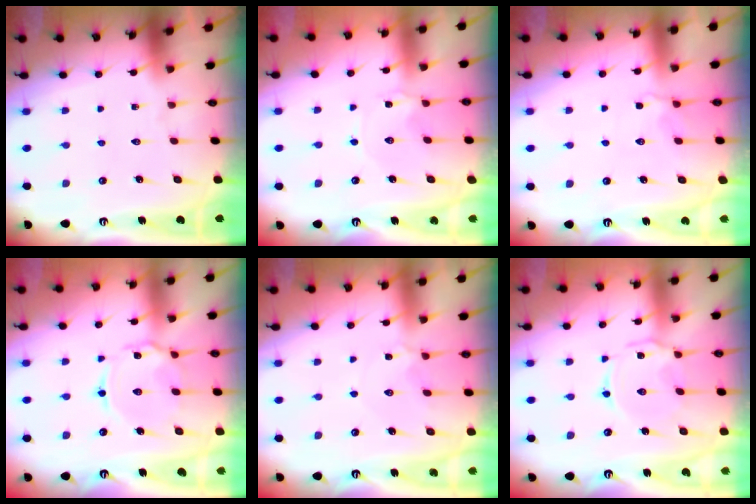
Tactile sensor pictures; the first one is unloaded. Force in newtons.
{"total": 1.6, "press": 1.6, "slide": 0.3}
{"total": 2.2, "press": 1.9, "slide": 1.2}
{"total": 6.4, "press": 6.4, "slide": 0.3}
{"total": 4.0, "press": 4.0, "slide": 0.8}
{"total": 2.9, "press": 2.9, "slide": 0.4}